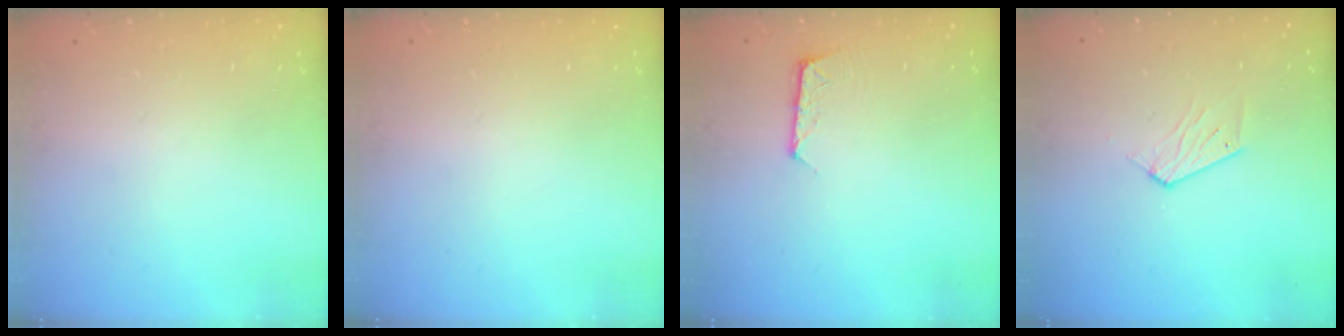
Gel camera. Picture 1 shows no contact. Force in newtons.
{"total": 0.0}
{"total": 5.3, "press": 5.2, "slide": 0.6}
{"total": 4.9, "press": 4.9, "slide": 0.3}